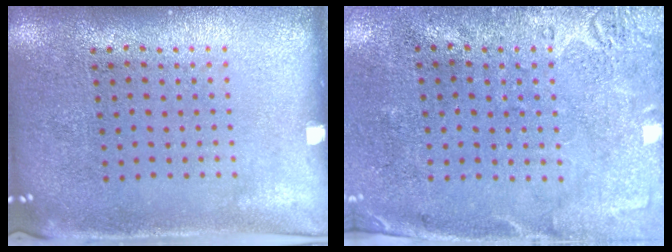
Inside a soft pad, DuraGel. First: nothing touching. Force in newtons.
{"total": 2.8, "press": 2.1, "slide": 1.7}